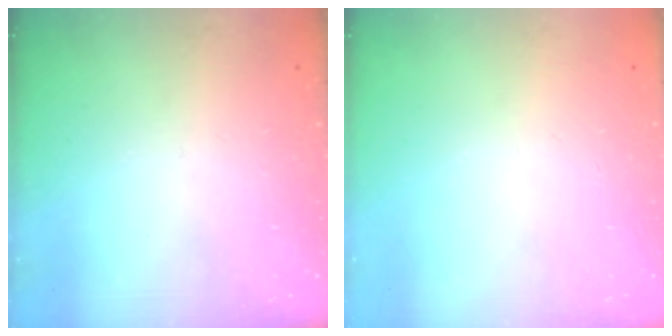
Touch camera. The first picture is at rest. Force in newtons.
{"total": 0.0}